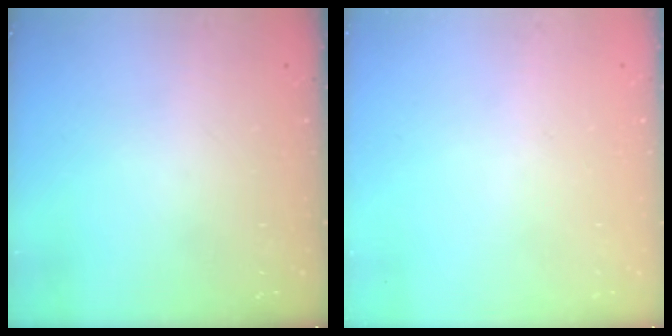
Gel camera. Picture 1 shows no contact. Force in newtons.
{"total": 1.4, "press": 1.4, "slide": 0.1}